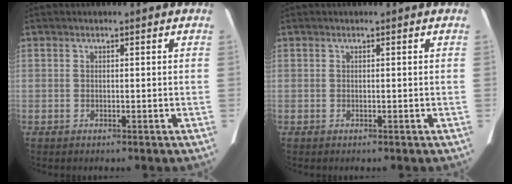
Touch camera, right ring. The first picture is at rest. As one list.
[{"total": 0.0}]